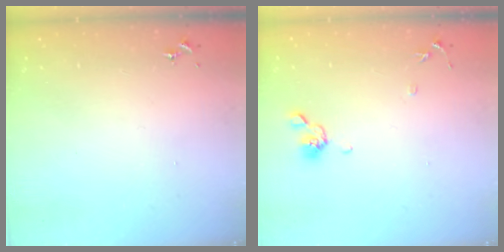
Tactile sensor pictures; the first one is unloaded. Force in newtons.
{"total": 8.3, "press": 8.2, "slide": 1.6}